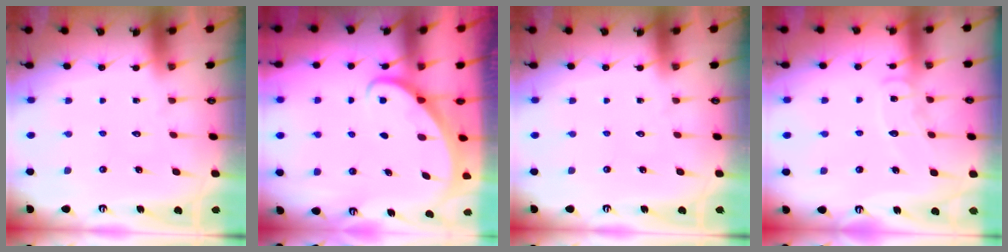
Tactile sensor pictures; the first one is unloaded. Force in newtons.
{"total": 2.3, "press": 2.3, "slide": 0.1}
{"total": 0.0}
{"total": 8.1, "press": 8.0, "slide": 0.6}